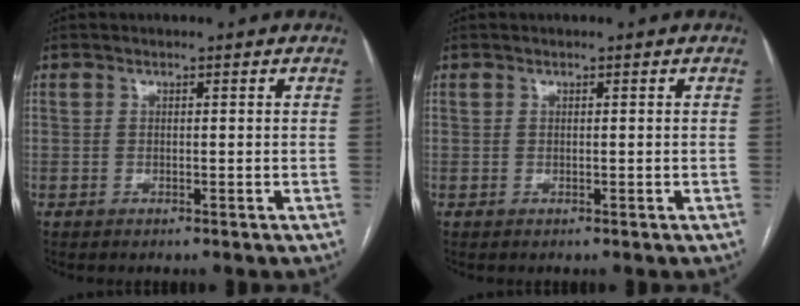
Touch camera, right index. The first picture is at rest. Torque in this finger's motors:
{"motor_torque": [0.00, 0.00, 0.00, 0.01]}